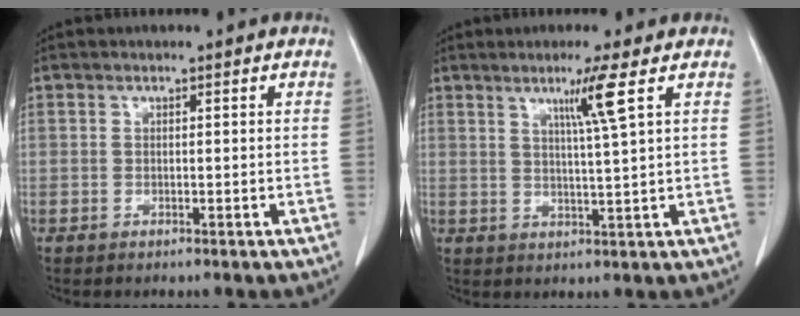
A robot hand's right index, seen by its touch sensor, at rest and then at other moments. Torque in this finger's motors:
{"motor_torque": [0.05, 0.28, 0.06, 0.05]}